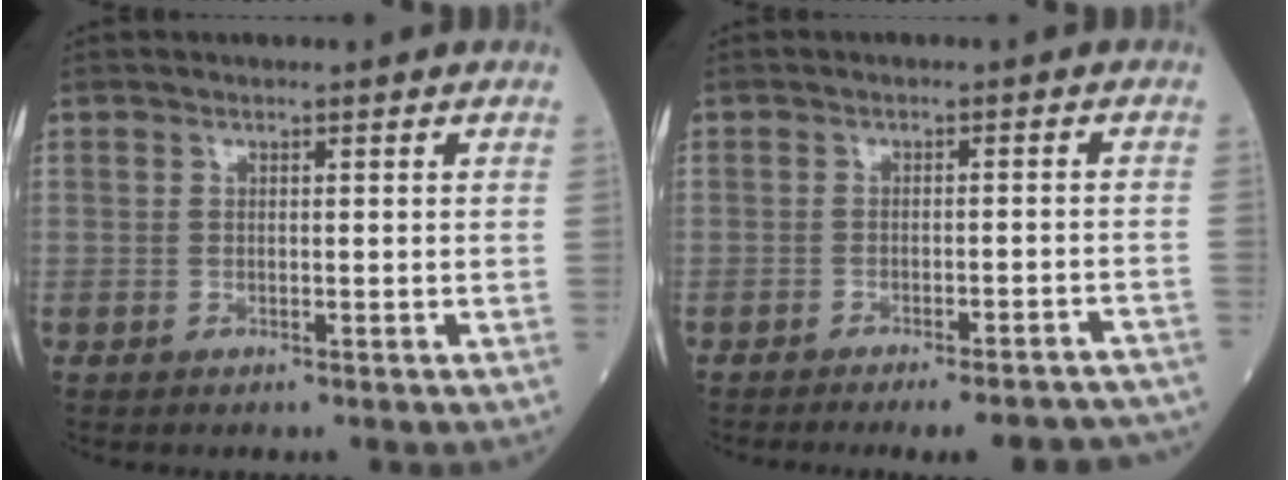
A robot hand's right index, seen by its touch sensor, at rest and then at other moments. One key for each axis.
{"total": 12.5, "fx": -11.7, "fy": 1.1, "fz": 4.2, "tx": -0.029, "ty": 0.007, "tz": -0.128}